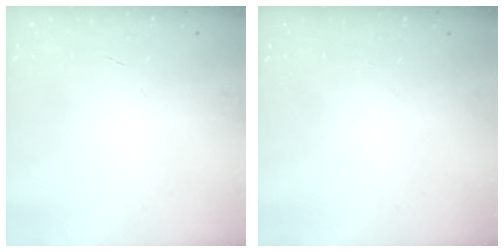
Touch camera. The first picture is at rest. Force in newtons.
{"total": 0.0}